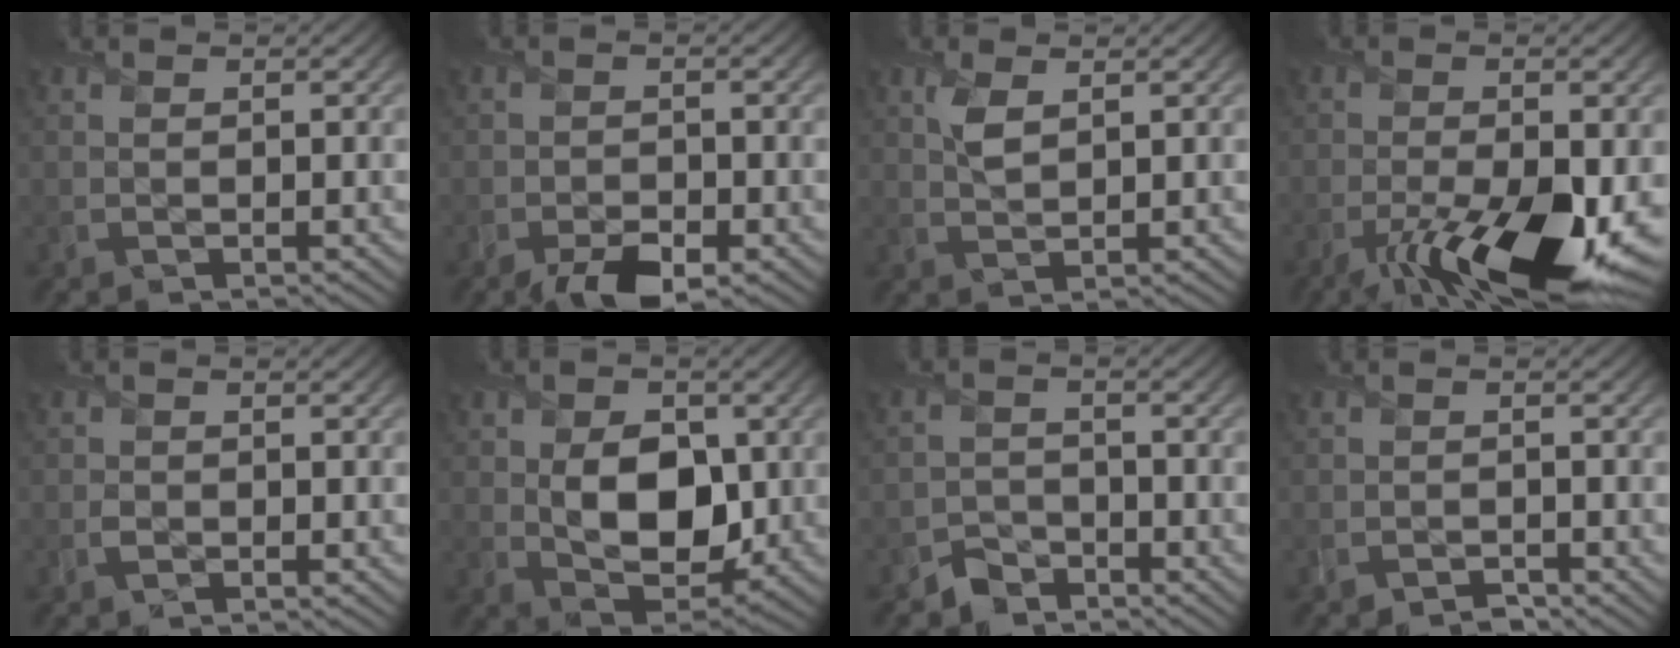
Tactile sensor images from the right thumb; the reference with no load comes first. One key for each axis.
{"total": 4.1, "fx": -2.7, "fy": 2.1, "fz": 2.3, "tx": -0.037, "ty": -0.008, "tz": -0.048}
{"total": 2.6, "fx": 1.2, "fy": 1.2, "fz": 1.9, "tx": -0.048, "ty": 0.000, "tz": 0.027}
{"total": 13.4, "fx": -6.0, "fy": 4.9, "fz": 10.9, "tx": -0.185, "ty": -0.038, "tz": -0.091}
{"total": 0.7, "fx": -0.2, "fy": 0.7, "fz": 0.0, "tx": 0.003, "ty": -0.002, "tz": -0.006}
{"total": 9.2, "fx": 0.4, "fy": 6.2, "fz": 6.7, "tx": -0.123, "ty": -0.017, "tz": 0.010}
{"total": 2.5, "fx": -2.1, "fy": 1.3, "fz": -0.1, "tx": 0.011, "ty": 0.008, "tz": -0.049}
{"total": 1.2, "fx": -1.0, "fy": 0.5, "fz": -0.1, "tx": 0.005, "ty": 0.001, "tz": -0.023}